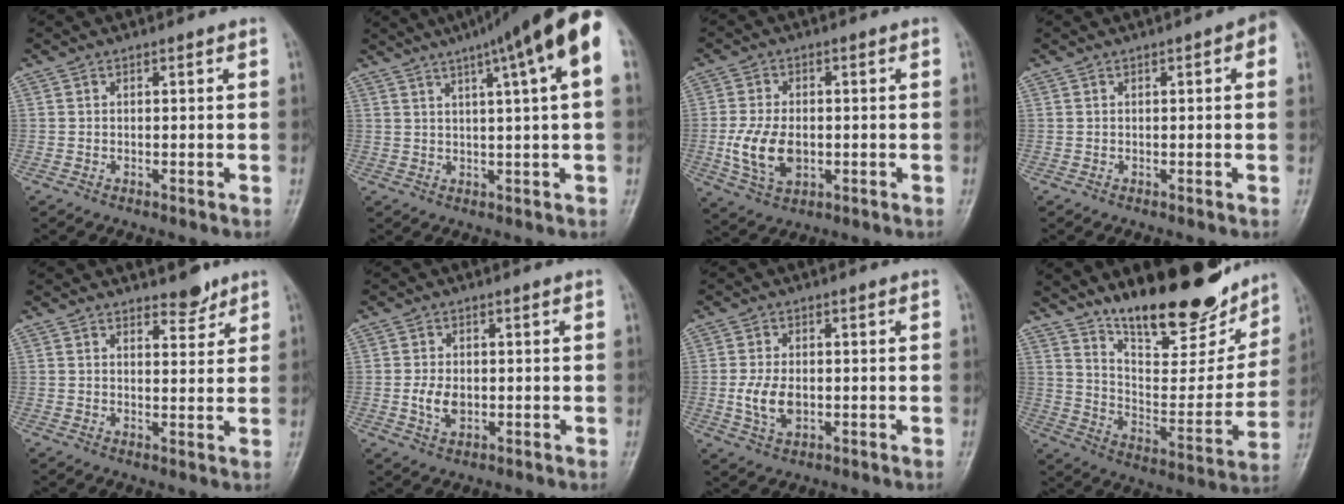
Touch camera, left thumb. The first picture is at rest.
{"total": 15.7, "force": [6.9, 1.6, 14.0], "torque": [-0.206, 0.024, 0.092]}
{"total": 9.0, "force": [-1.2, 5.7, 6.9], "torque": [-0.130, -0.004, -0.018]}
{"total": 2.7, "force": [0.7, 0.7, 2.5], "torque": [-0.027, 0.006, 0.003]}
{"total": 3.5, "force": [3.0, 1.5, 1.2], "torque": [0.000, -0.023, 0.045]}
{"total": 4.1, "force": [-0.5, 2.7, 3.1], "torque": [-0.057, 0.000, -0.006]}
{"total": 5.8, "force": [-0.7, 3.6, 4.5], "torque": [-0.090, -0.003, -0.010]}
{"total": 22.1, "force": [16.8, 7.3, 12.4], "torque": [-0.138, -0.097, 0.271]}